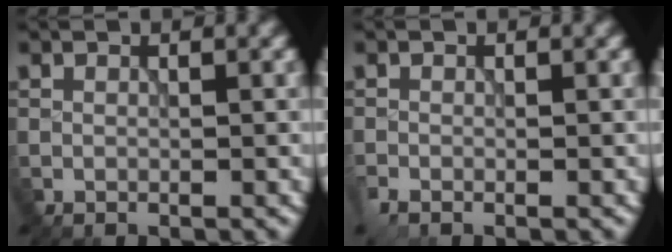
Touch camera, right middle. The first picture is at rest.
{"total": 1.2, "force": [-0.8, 0.5, 0.8], "torque": [-0.022, -0.007, -0.019]}